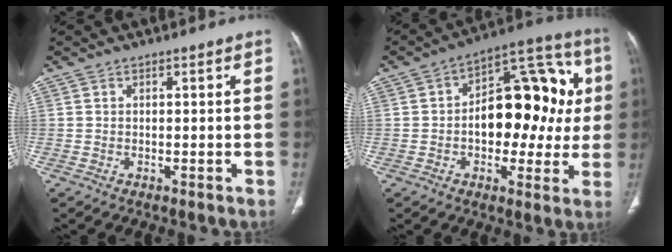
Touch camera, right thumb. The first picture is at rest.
{"total": 20.1, "force": [0.7, 11.8, 16.3], "torque": [-0.174, 0.038, 0.007]}